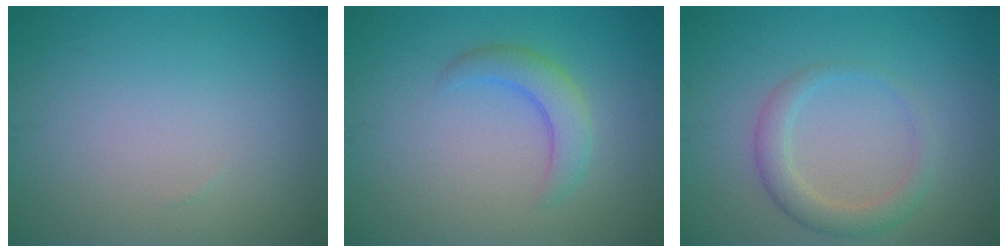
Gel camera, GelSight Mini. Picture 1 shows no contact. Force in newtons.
{"total": 2.9, "press": 2.9, "slide": 0.1}
{"total": 2.6, "press": 2.6, "slide": 0.4}